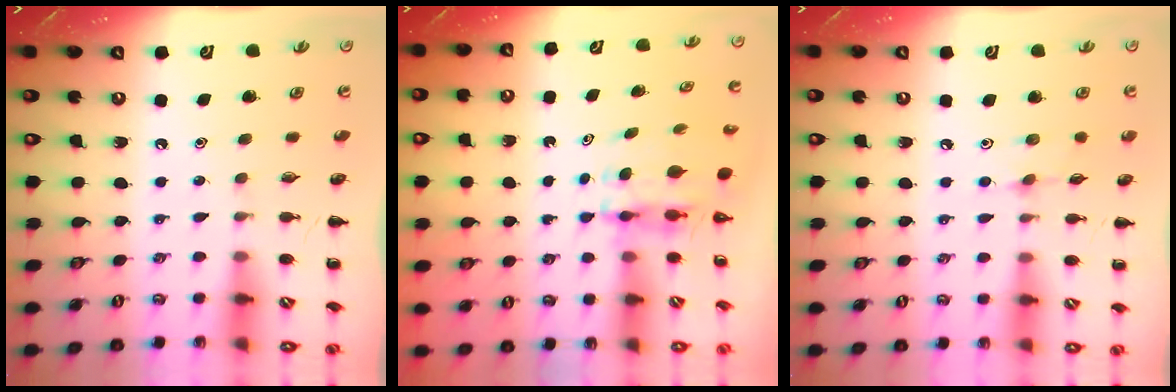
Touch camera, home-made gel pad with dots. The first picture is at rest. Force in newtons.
{"total": 3.9, "press": 3.9, "slide": 0.3}
{"total": 5.3, "press": 5.1, "slide": 1.6}